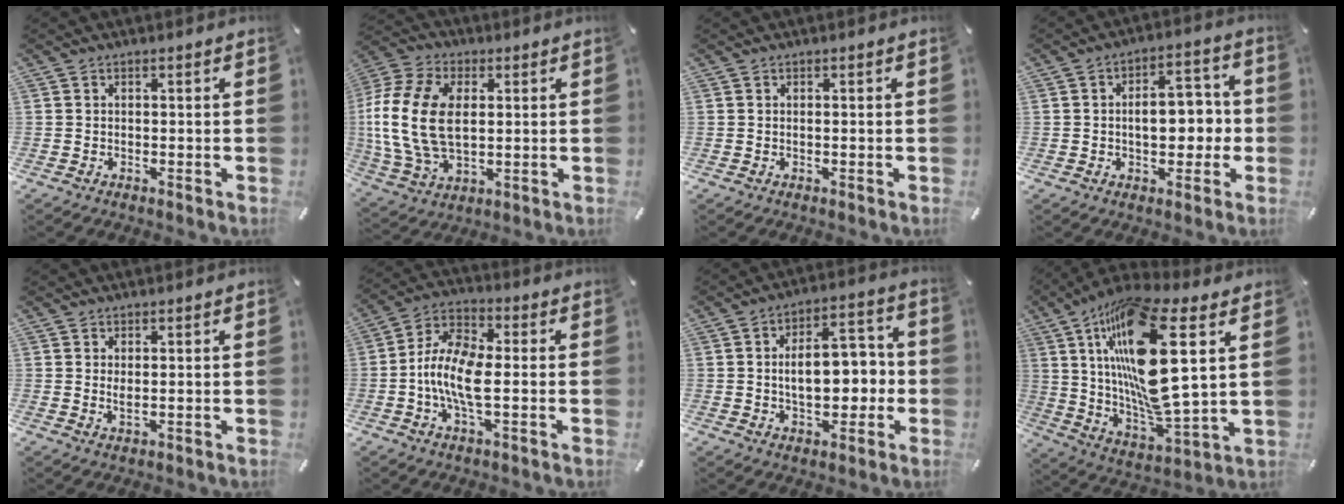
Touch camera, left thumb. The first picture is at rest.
{"total": 17.5, "force": [1.5, 11.6, 13.0], "torque": [-0.308, 0.003, 0.024]}
{"total": 0.0}
{"total": 10.0, "force": [-0.7, 6.3, 7.8], "torque": [-0.092, 0.004, -0.018]}
{"total": 2.0, "force": [0.7, 0.6, 1.8], "torque": [-0.035, -0.006, 0.008]}
{"total": 10.9, "force": [-2.0, 4.8, 9.6], "torque": [-0.208, -0.003, -0.036]}
{"total": 12.1, "force": [-0.4, 7.4, 9.6], "torque": [-0.123, 0.008, -0.010]}
{"total": 23.3, "force": [8.2, 5.7, 21.1], "torque": [-0.429, -0.056, 0.122]}